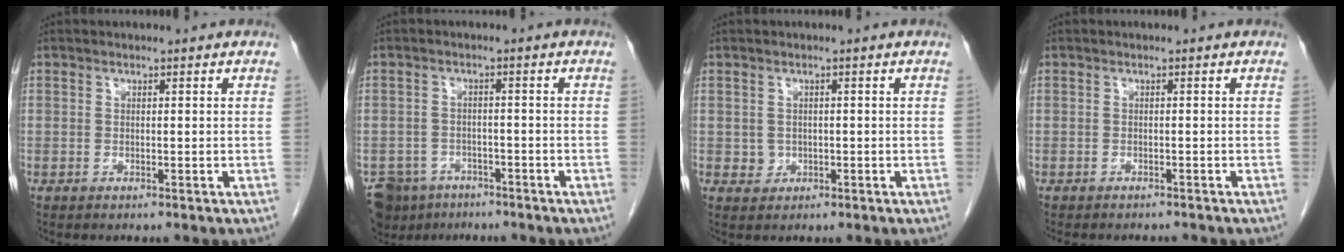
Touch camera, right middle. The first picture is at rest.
{"total": 6.7, "force": [-5.1, 4.2, 0.9], "torque": [-0.015, 0.001, -0.080]}
{"total": 1.3, "force": [-0.1, 1.3, 0.4], "torque": [-0.005, 0.003, 0.002]}
{"total": 5.1, "force": [-4.7, 1.2, 1.8], "torque": [-0.017, -0.005, -0.060]}